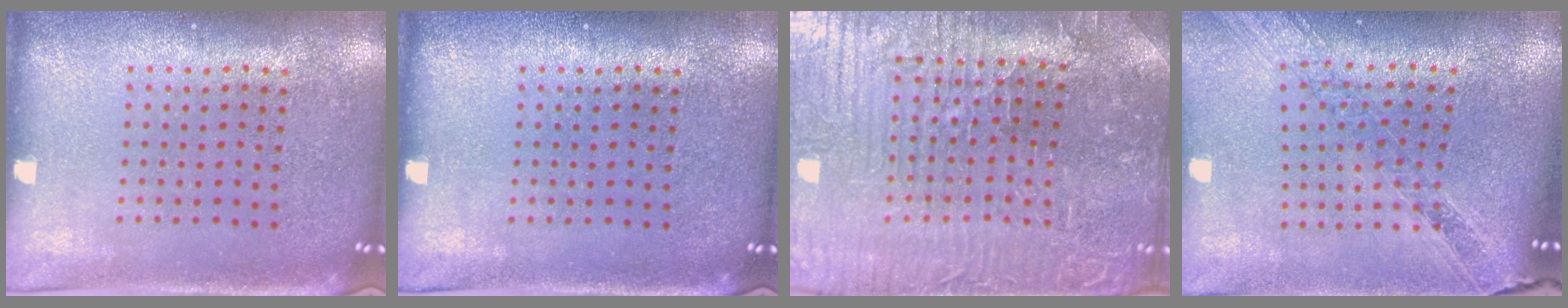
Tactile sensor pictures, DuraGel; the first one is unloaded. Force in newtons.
{"total": 0.0}
{"total": 4.4, "press": 4.4, "slide": 0.7}
{"total": 1.2, "press": 1.1, "slide": 0.3}